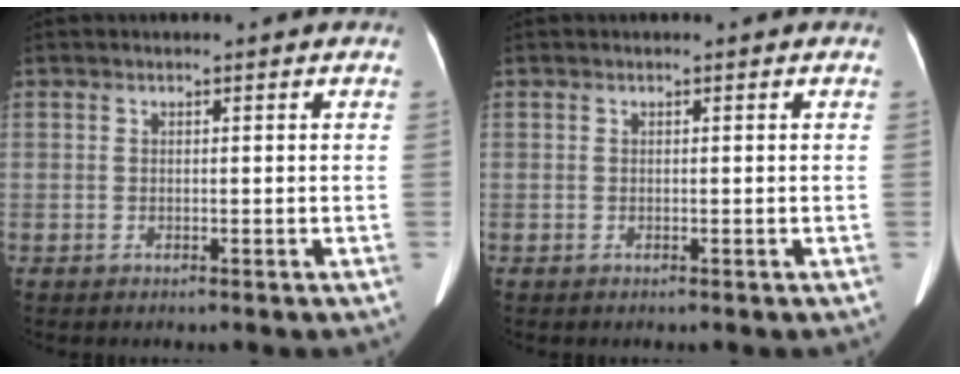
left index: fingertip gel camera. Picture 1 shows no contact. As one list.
[{"total": 0.0}]